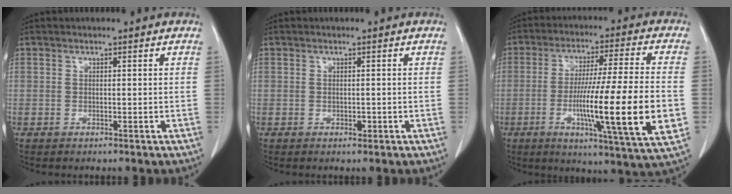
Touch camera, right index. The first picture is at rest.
{"total": 0.8, "force": [-0.2, 0.4, 0.6], "torque": [-0.011, -0.001, -0.002]}
{"total": 18.8, "force": [-3.9, -0.4, 18.4], "torque": [-0.286, -0.018, -0.065]}